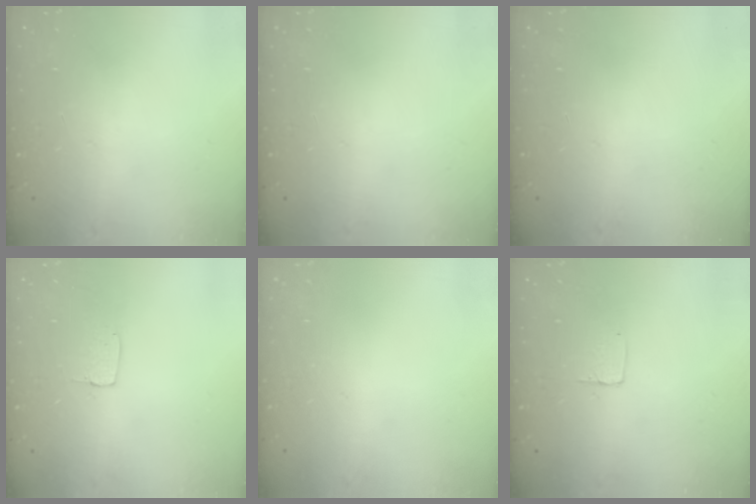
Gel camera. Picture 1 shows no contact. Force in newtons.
{"total": 0.0}
{"total": 0.0}
{"total": 3.1, "press": 3.1, "slide": 0.2}
{"total": 0.0}
{"total": 3.7, "press": 3.6, "slide": 0.3}